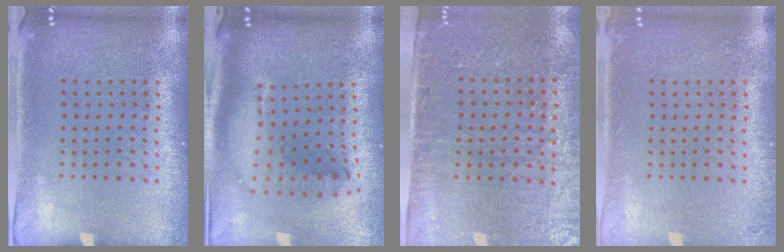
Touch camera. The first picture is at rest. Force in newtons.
{"total": 1.8, "press": 1.4, "slide": 1.0}
{"total": 3.0, "press": 2.7, "slide": 1.3}
{"total": 1.1, "press": 1.1, "slide": 0.1}